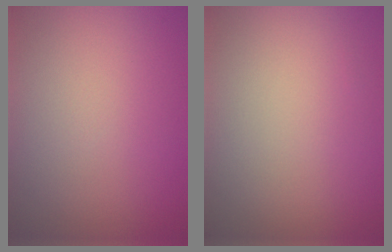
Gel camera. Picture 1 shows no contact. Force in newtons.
{"total": 0.0}